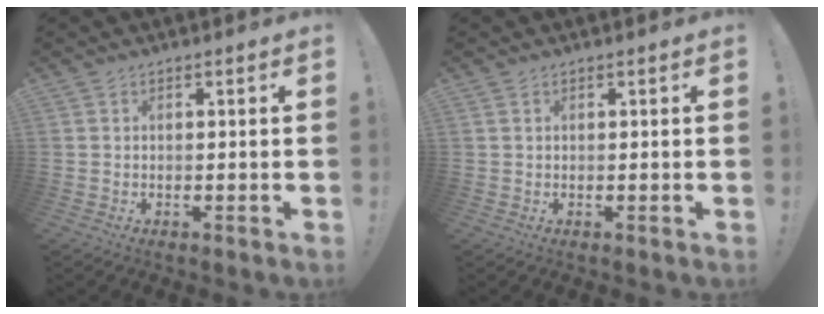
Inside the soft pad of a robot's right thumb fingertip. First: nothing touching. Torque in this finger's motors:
{"motor_torque": [0.02, 0.08, 0.00, 0.19, 0.03]}